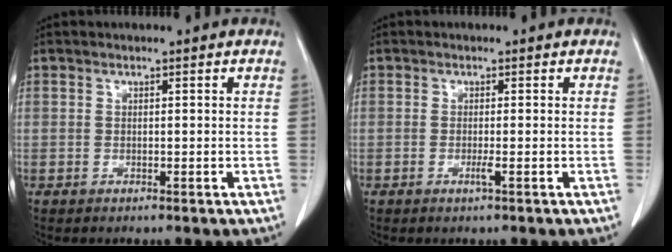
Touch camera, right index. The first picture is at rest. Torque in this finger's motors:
{"motor_torque": [0.25, -0.02, 0.08, 0.01]}